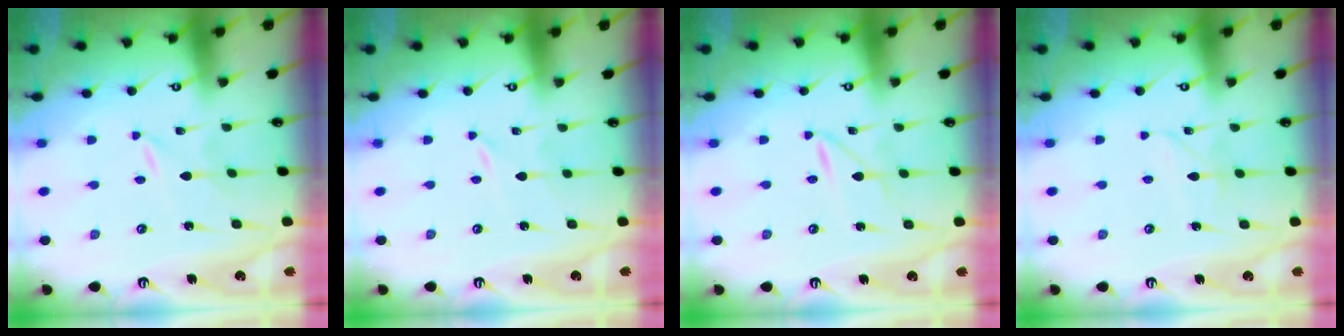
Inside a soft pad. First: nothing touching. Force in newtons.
{"total": 0.0}
{"total": 1.9, "press": 1.9, "slide": 0.2}
{"total": 2.7, "press": 2.7, "slide": 0.3}